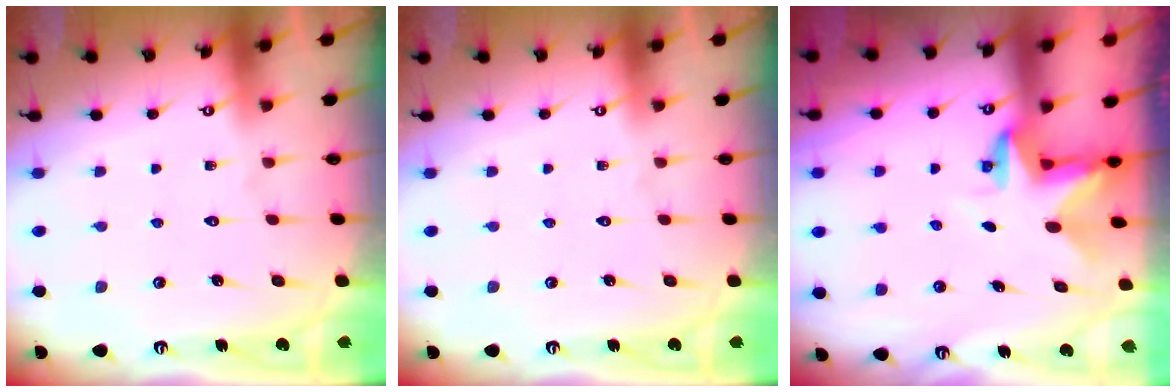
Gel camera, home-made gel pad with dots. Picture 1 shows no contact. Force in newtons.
{"total": 0.0}
{"total": 2.8, "press": 2.8, "slide": 0.2}